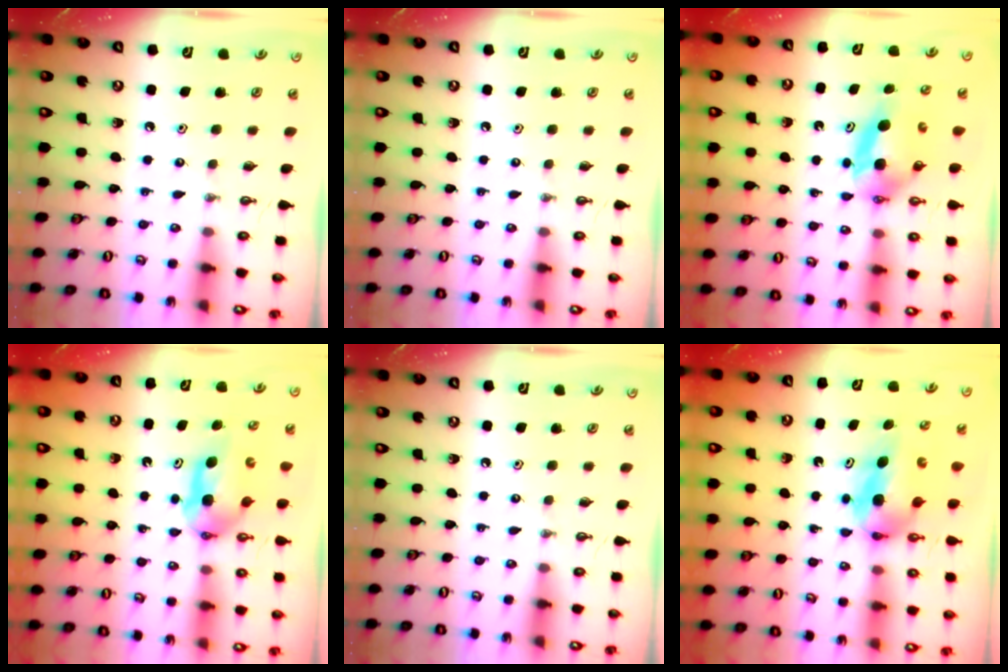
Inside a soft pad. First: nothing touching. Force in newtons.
{"total": 0.0}
{"total": 6.6, "press": 6.2, "slide": 2.4}
{"total": 6.7, "press": 6.6, "slide": 1.5}
{"total": 0.0}
{"total": 7.1, "press": 5.0, "slide": 5.1}